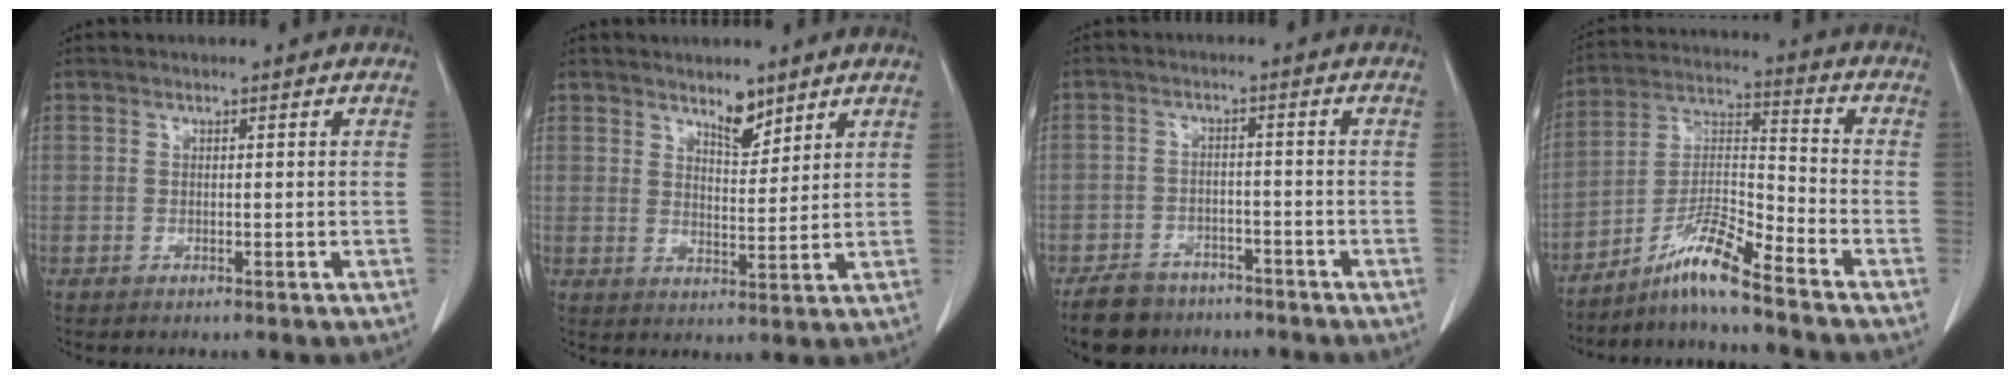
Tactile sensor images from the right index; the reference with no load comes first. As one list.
[{"total": 4.0, "force": [3.2, 1.3, 2.0], "torque": [-0.033, -0.008, 0.055]}, {"total": 7.0, "force": [-5.6, 4.0, 1.5], "torque": [-0.032, 0.001, -0.093]}, {"total": 9.2, "force": [-7.3, -0.8, 5.6], "torque": [-0.116, -0.001, -0.135]}]